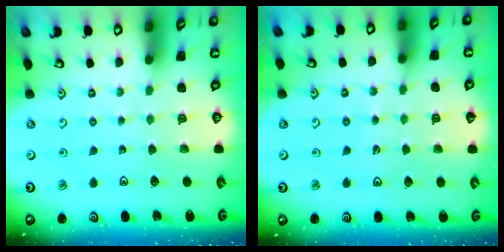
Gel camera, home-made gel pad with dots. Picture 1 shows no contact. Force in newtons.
{"total": 3.2, "press": 2.7, "slide": 1.7}